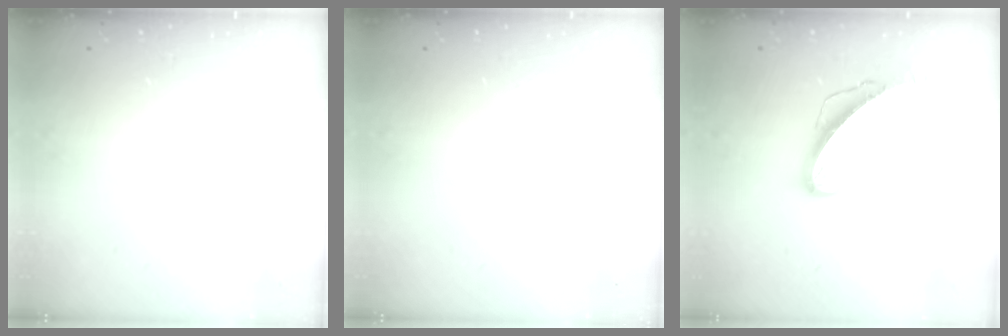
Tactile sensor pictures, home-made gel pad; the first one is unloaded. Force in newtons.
{"total": 0.0}
{"total": 9.6, "press": 9.5, "slide": 1.2}